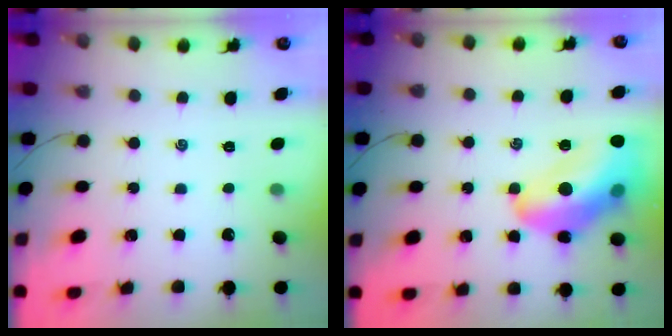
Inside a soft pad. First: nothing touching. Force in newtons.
{"total": 19.3, "press": 18.8, "slide": 4.1}